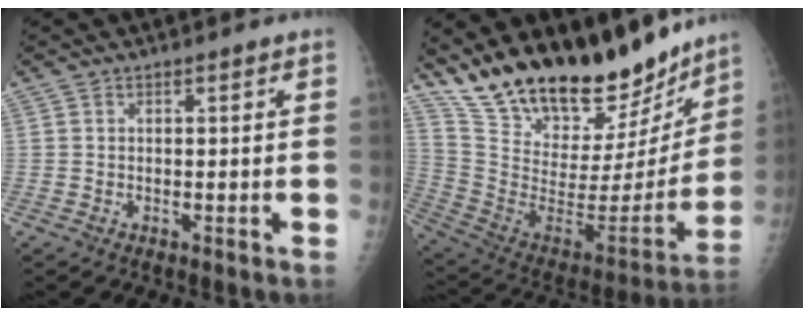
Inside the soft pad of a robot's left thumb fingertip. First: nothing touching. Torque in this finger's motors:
{"motor_torque": [1.90, 1.85, 1.39, -1.38, 0.13]}